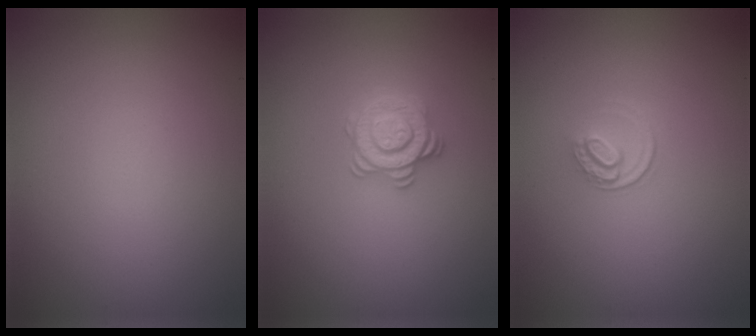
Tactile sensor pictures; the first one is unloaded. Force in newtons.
{"total": 2.8, "press": 2.6, "slide": 1.0}
{"total": 1.4, "press": 0.9, "slide": 1.0}